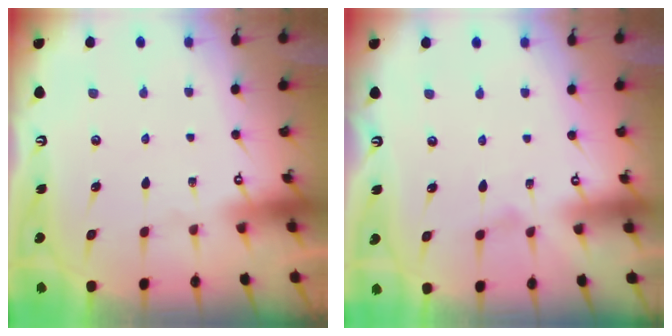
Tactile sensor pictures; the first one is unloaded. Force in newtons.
{"total": 0.0}